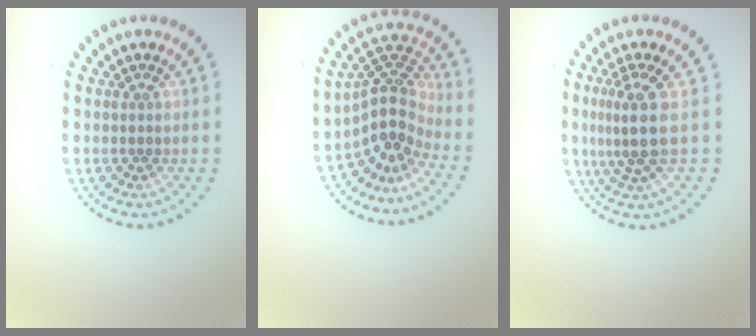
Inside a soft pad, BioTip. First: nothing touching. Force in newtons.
{"total": 4.1, "press": 2.7, "slide": 3.0}
{"total": 3.5, "press": 2.6, "slide": 2.3}